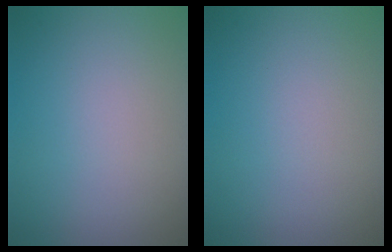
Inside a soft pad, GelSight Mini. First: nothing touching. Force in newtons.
{"total": 0.0}